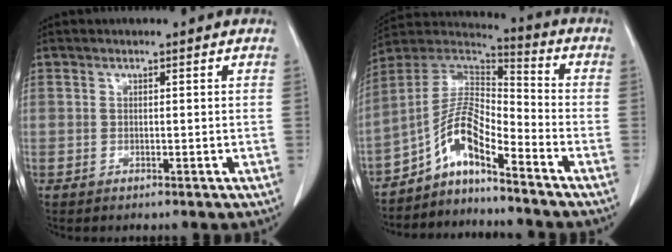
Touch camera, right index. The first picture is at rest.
{"total": 9.8, "force": [-6.4, 2.0, 7.1], "torque": [-0.148, 0.023, -0.119]}